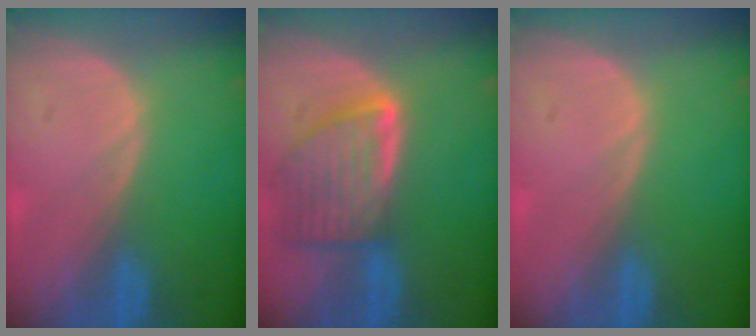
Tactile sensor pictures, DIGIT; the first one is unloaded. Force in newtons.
{"total": 8.2, "press": 7.4, "slide": 3.4}
{"total": 0.0}